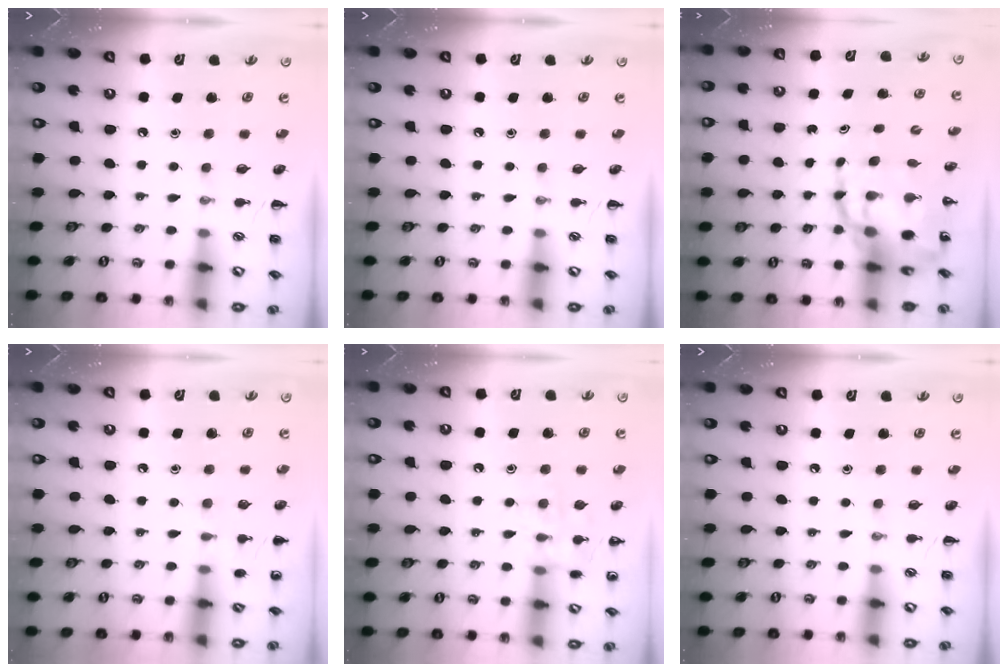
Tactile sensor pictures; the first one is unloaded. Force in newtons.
{"total": 0.0}
{"total": 11.5, "press": 11.1, "slide": 2.9}
{"total": 5.8, "press": 5.5, "slide": 1.8}
{"total": 10.3, "press": 10.3, "slide": 0.9}
{"total": 0.0}